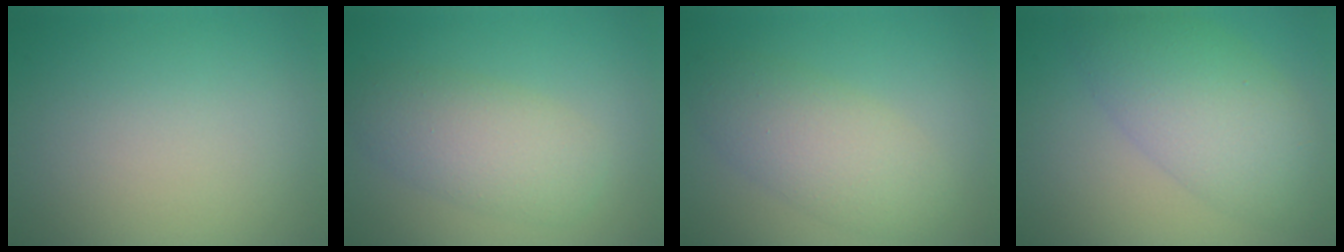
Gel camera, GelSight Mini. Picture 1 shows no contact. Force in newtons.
{"total": 4.6, "press": 4.6, "slide": 0.1}
{"total": 4.9, "press": 4.9, "slide": 0.0}
{"total": 6.8, "press": 6.8, "slide": 0.1}